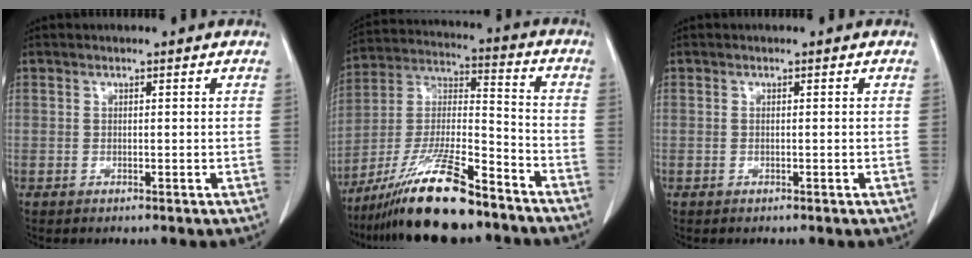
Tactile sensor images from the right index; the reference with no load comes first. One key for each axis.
{"total": 17.5, "fx": -13.2, "fy": 2.4, "fz": 11.2, "tx": -0.237, "ty": -0.019, "tz": -0.239}
{"total": 0.0}